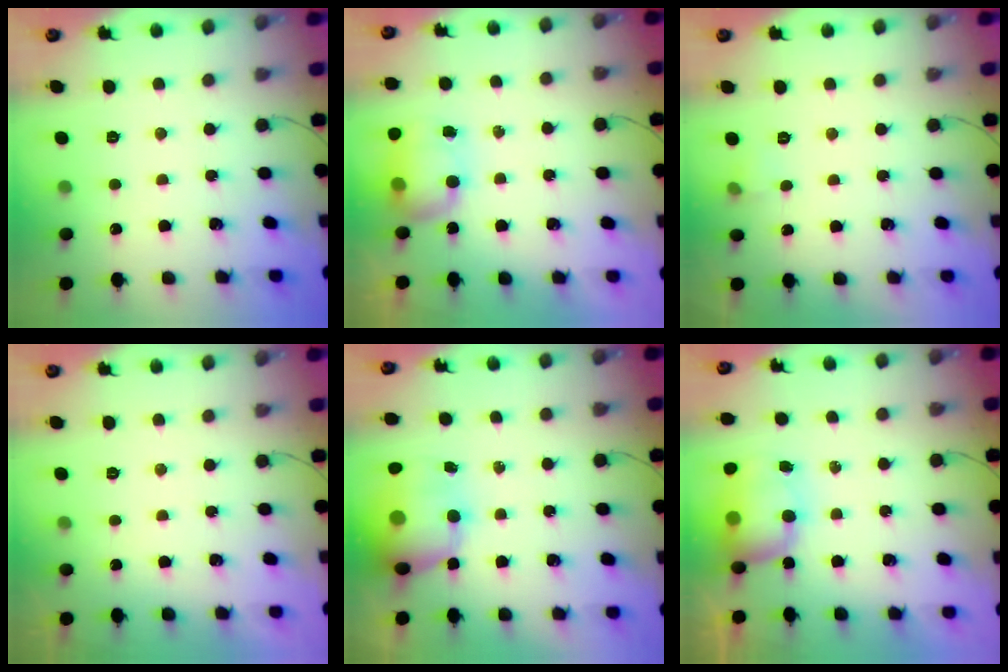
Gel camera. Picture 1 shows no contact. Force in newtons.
{"total": 11.2, "press": 9.0, "slide": 6.7}
{"total": 3.6, "press": 3.5, "slide": 1.1}
{"total": 0.0}
{"total": 11.4, "press": 11.0, "slide": 2.8}
{"total": 8.5, "press": 8.3, "slide": 1.8}